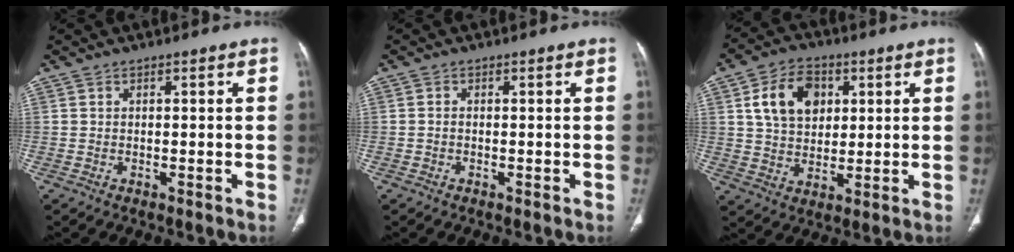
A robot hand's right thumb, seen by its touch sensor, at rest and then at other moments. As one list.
[{"total": 0.6, "force": [-0.2, 0.4, 0.4], "torque": [-0.006, 0.001, -0.006]}, {"total": 11.6, "force": [3.6, 8.3, 7.3], "torque": [-0.100, -0.003, 0.064]}]